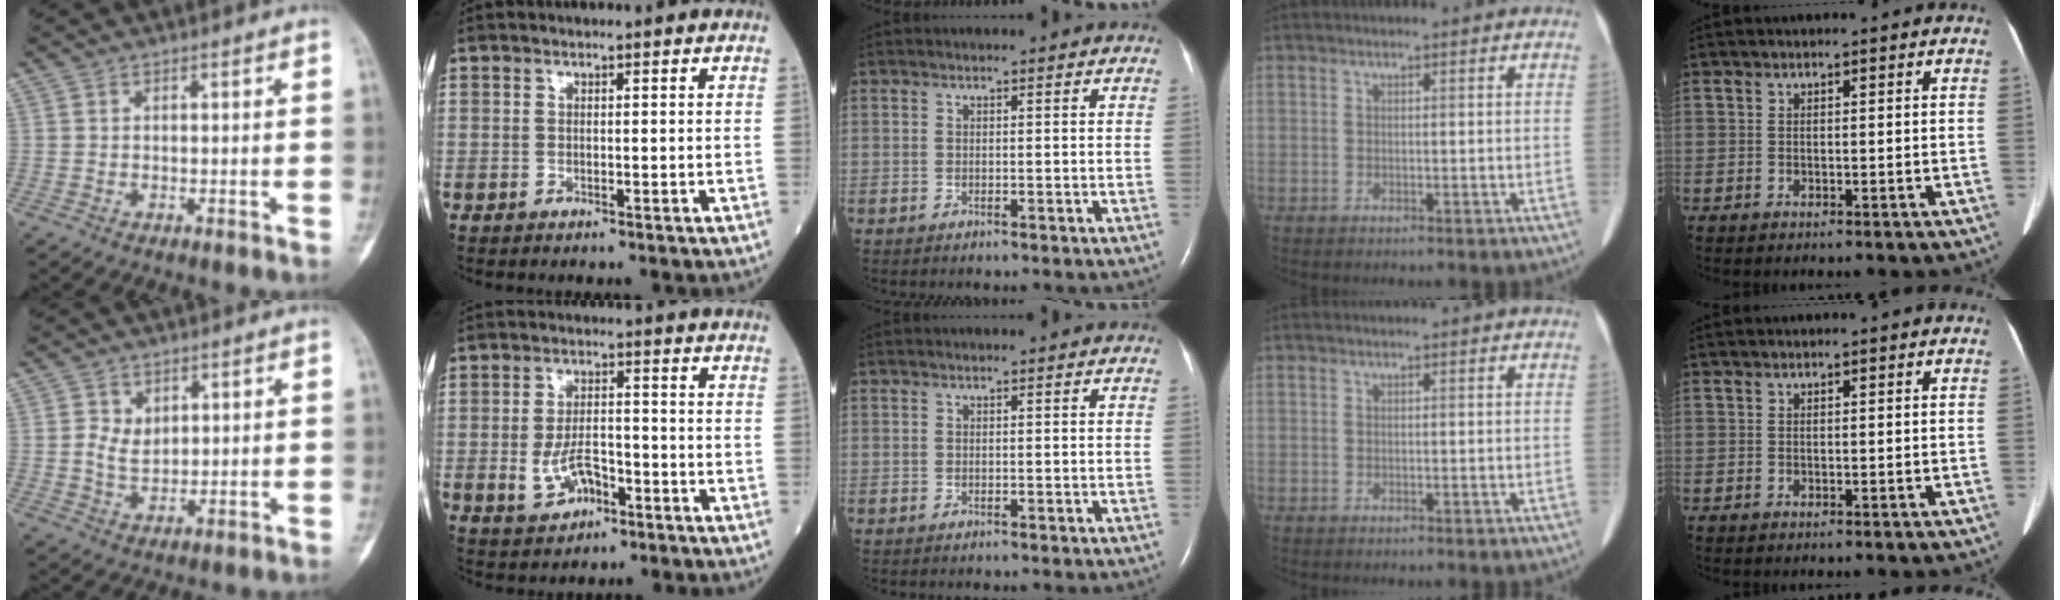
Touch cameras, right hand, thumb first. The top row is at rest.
{"thumb": {"total": 4.0, "force": [1.3, 3.1, 2.3], "torque": [-0.026, -0.012, 0.029]}, "index": {"total": 6.0, "force": [-2.3, 3.2, 4.5], "torque": [-0.089, 0.002, -0.037]}}